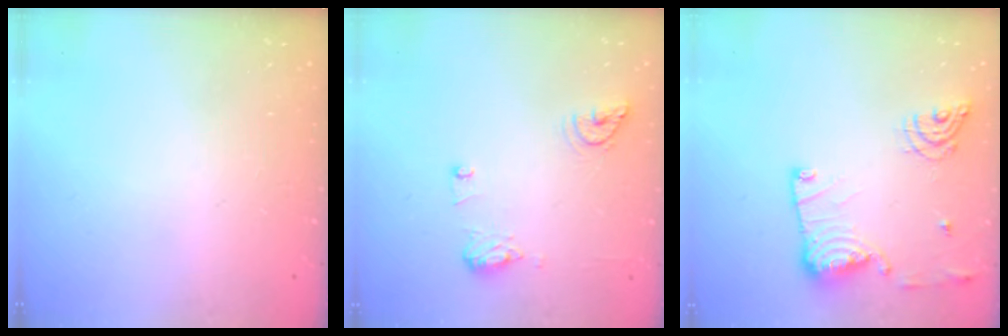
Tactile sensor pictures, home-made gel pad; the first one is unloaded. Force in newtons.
{"total": 12.8, "press": 10.6, "slide": 7.2}
{"total": 13.9, "press": 13.9, "slide": 0.8}